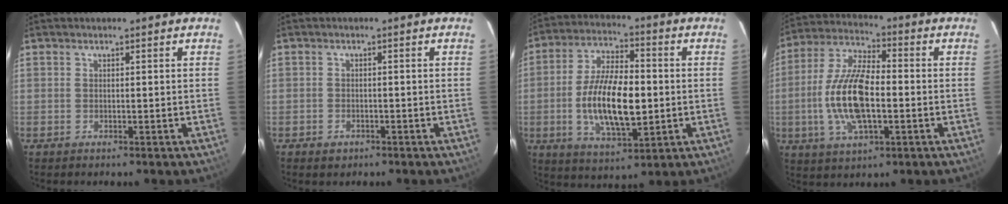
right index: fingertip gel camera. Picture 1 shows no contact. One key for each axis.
{"total": 2.1, "fx": -1.2, "fy": 1.5, "fz": 0.7, "tx": -0.013, "ty": 0.001, "tz": -0.016}
{"total": 15.5, "fx": -1.8, "fy": 6.5, "fz": 14.0, "tx": -0.272, "ty": -0.001, "tz": -0.028}
{"total": 15.1, "fx": -2.4, "fy": 6.1, "fz": 13.5, "tx": -0.283, "ty": 0.002, "tz": -0.047}